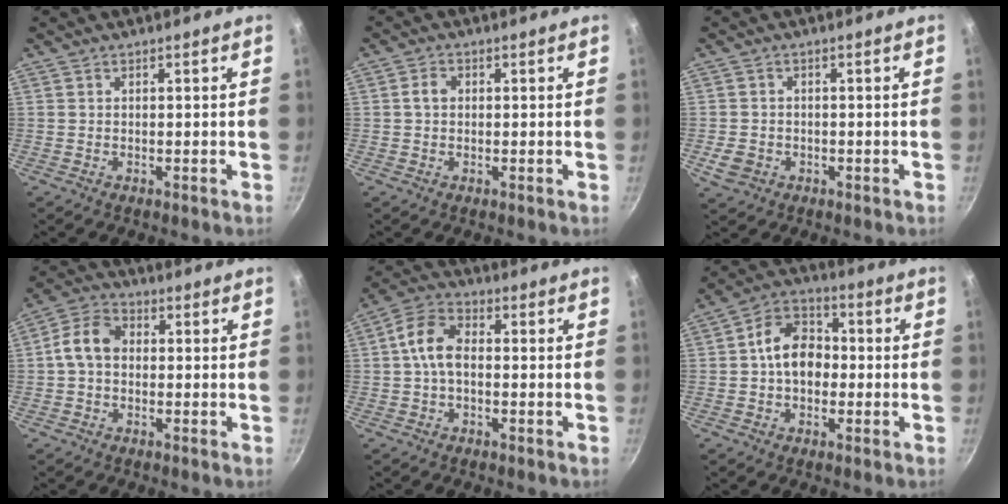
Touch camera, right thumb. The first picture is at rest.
{"total": 2.3, "force": [0.2, 1.8, 1.4], "torque": [-0.020, 0.007, 0.002]}
{"total": 4.2, "force": [-1.2, 3.6, 1.9], "torque": [-0.032, 0.007, -0.015]}
{"total": 7.3, "force": [0.1, 5.5, 4.8], "torque": [-0.076, 0.021, -0.015]}
{"total": 7.9, "force": [-0.1, 5.1, 6.0], "torque": [-0.108, 0.029, -0.013]}
{"total": 10.7, "force": [-0.3, 8.0, 7.1], "torque": [-0.074, 0.030, -0.021]}